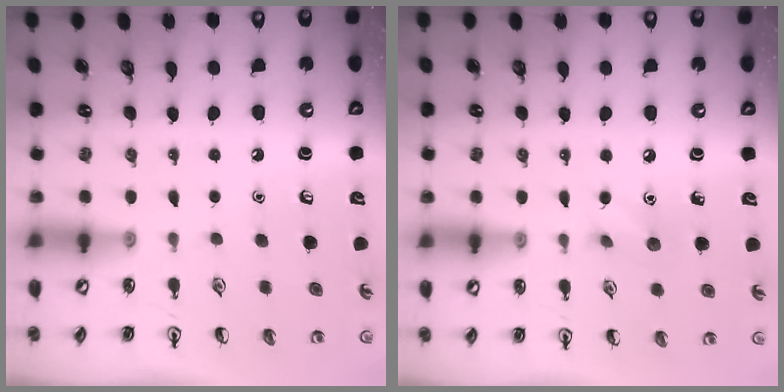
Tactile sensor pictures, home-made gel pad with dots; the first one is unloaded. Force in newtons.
{"total": 6.3, "press": 6.0, "slide": 2.0}